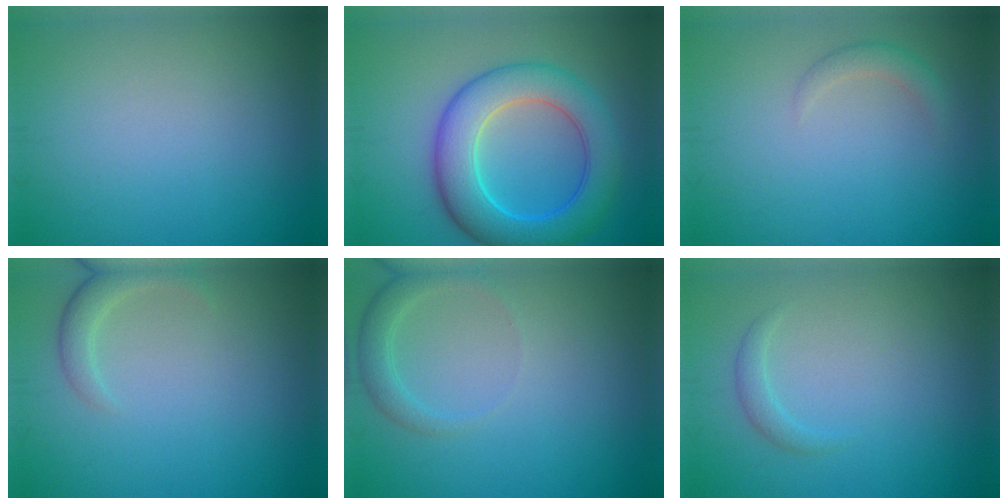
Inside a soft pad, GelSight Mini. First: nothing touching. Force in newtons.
{"total": 8.1, "press": 8.1, "slide": 0.1}
{"total": 1.5, "press": 1.5, "slide": 0.1}
{"total": 2.2, "press": 2.2, "slide": 0.2}
{"total": 2.2, "press": 2.2, "slide": 0.2}
{"total": 1.2, "press": 1.2, "slide": 0.0}